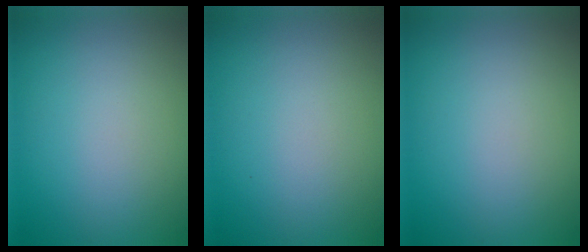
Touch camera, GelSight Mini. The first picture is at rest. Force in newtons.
{"total": 0.0}
{"total": 0.0}